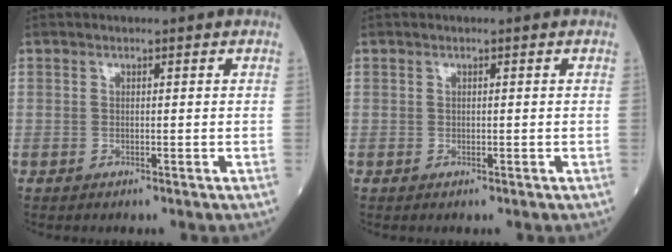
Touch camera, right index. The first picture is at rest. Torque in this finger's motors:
{"motor_torque": [-0.11, -0.08, -0.06, -0.01]}